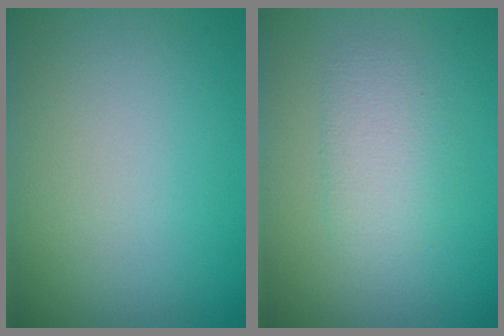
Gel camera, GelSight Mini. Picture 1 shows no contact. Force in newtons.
{"total": 2.3, "press": 2.2, "slide": 0.1}